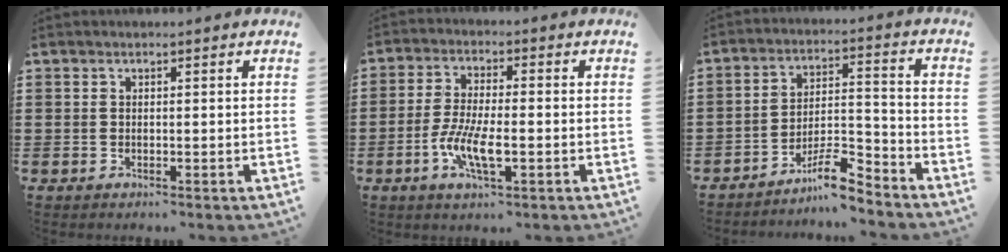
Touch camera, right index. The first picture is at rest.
{"total": 7.0, "force": [-2.4, 2.0, 6.3], "torque": [-0.137, -0.013, -0.048]}
{"total": 8.1, "force": [-6.6, 1.4, 4.4], "torque": [-0.072, 0.015, -0.122]}